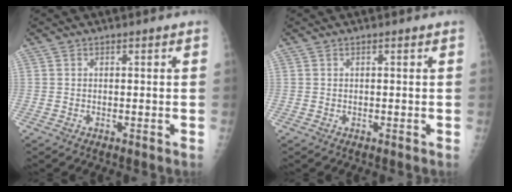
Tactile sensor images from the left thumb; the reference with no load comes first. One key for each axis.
{"total": 0.0}